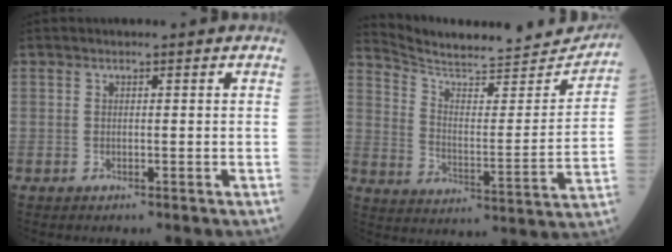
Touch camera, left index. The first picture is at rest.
{"total": 20.8, "force": [19.9, 3.1, 5.0], "torque": [-0.076, -0.051, 0.272]}